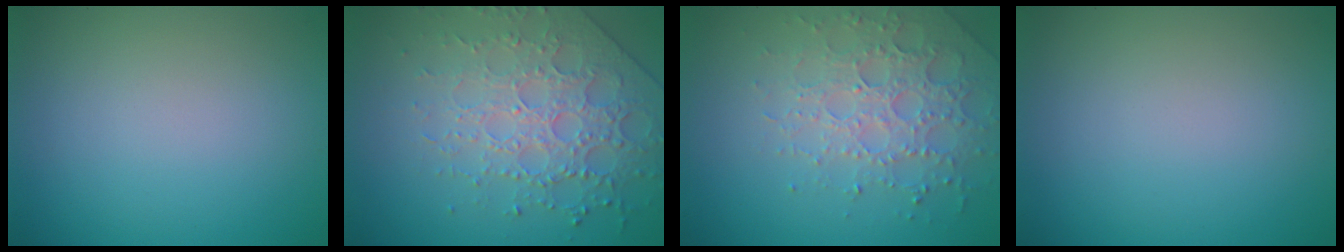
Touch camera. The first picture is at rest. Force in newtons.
{"total": 4.8, "press": 4.5, "slide": 1.6}
{"total": 4.9, "press": 4.7, "slide": 1.2}
{"total": 0.0}